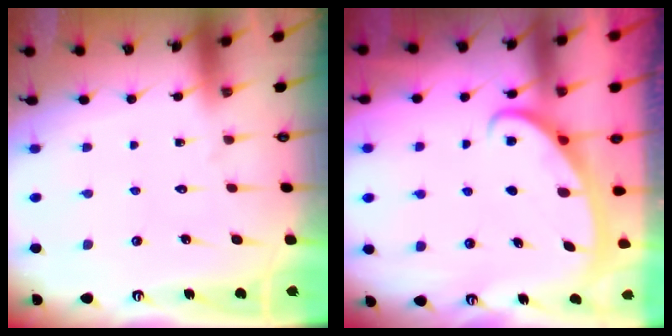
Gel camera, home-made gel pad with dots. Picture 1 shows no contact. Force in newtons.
{"total": 2.7, "press": 2.6, "slide": 0.4}